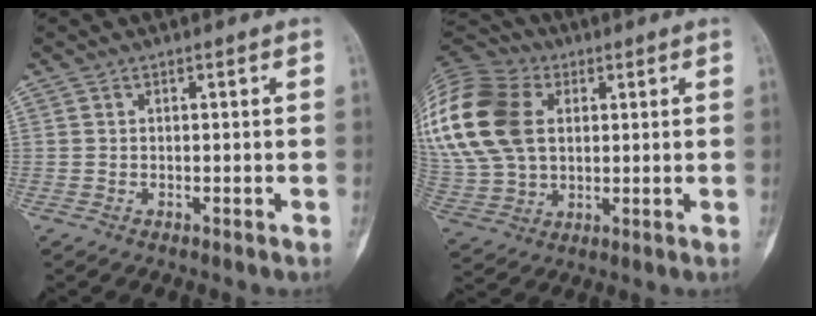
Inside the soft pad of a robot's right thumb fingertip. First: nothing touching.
{"total": 25.6, "force": [6.4, 17.9, 17.1], "torque": [-0.397, 0.033, 0.127]}